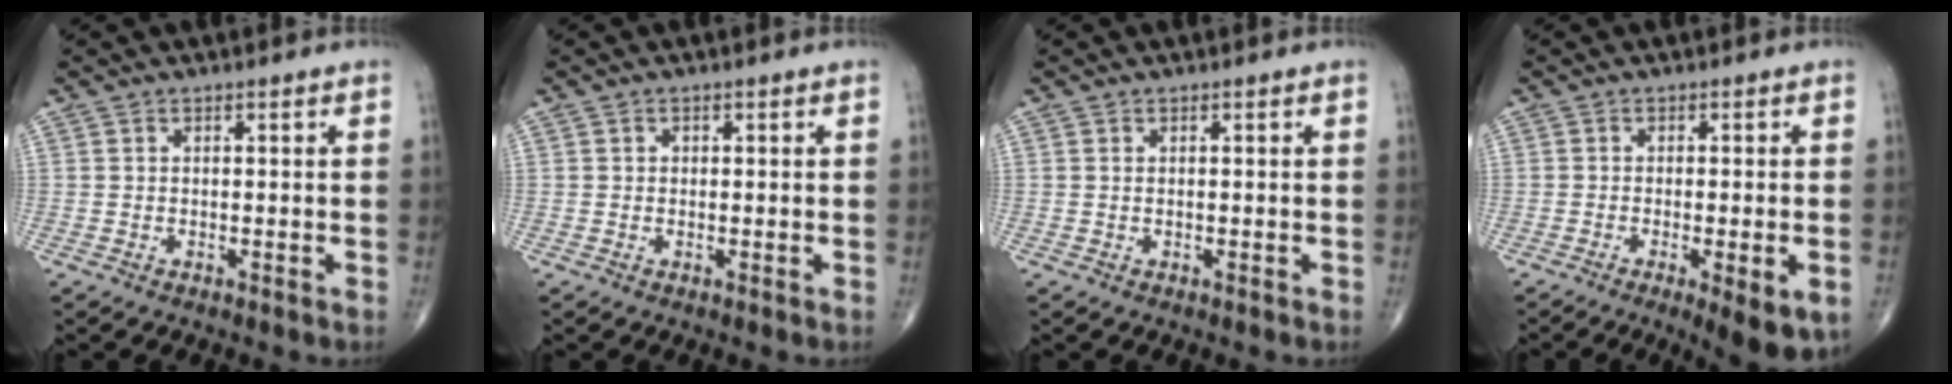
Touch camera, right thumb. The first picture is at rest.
{"total": 0.6, "force": [0.1, 0.6, 0.2], "torque": [0.001, 0.001, 0.001]}
{"total": 0.0}
{"total": 8.5, "force": [-3.4, 2.2, 7.5], "torque": [-0.101, -0.008, -0.044]}